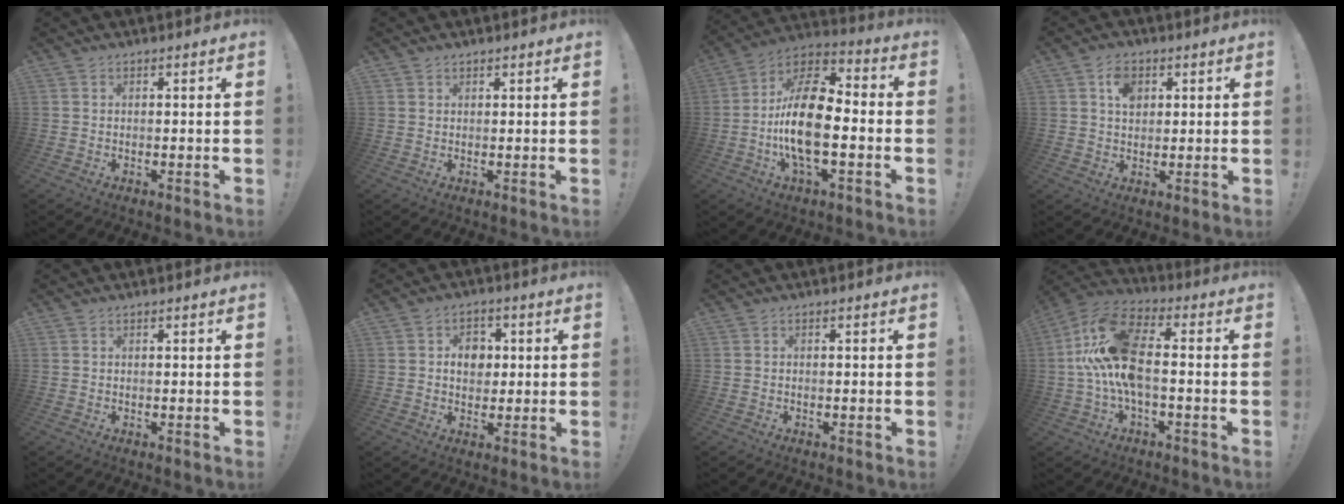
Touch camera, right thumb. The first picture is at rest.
{"total": 1.0, "force": [0.8, 0.5, 0.0], "torque": [0.002, -0.003, 0.017]}
{"total": 18.2, "force": [-3.3, 8.7, 15.7], "torque": [-0.296, 0.018, -0.057]}
{"total": 6.1, "force": [2.2, 4.7, 3.2], "torque": [-0.040, 0.001, 0.038]}
{"total": 0.0}
{"total": 6.9, "force": [1.0, 5.8, 3.7], "torque": [-0.043, -0.001, 0.015]}
{"total": 0.0}
{"total": 17.2, "force": [-0.4, 8.3, 15.1], "torque": [-0.294, 0.017, -0.003]}